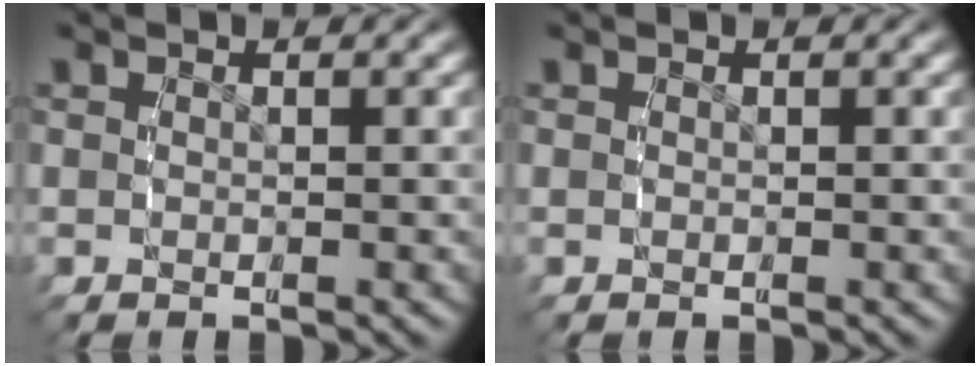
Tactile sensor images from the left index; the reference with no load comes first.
{"total": 0.0}